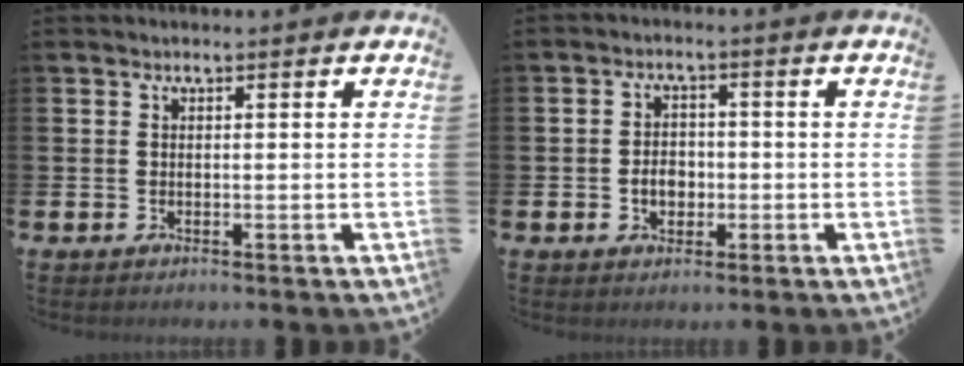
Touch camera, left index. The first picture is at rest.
{"total": 3.4, "force": [-0.8, 2.5, 2.1], "torque": [-0.024, -0.001, -0.021]}